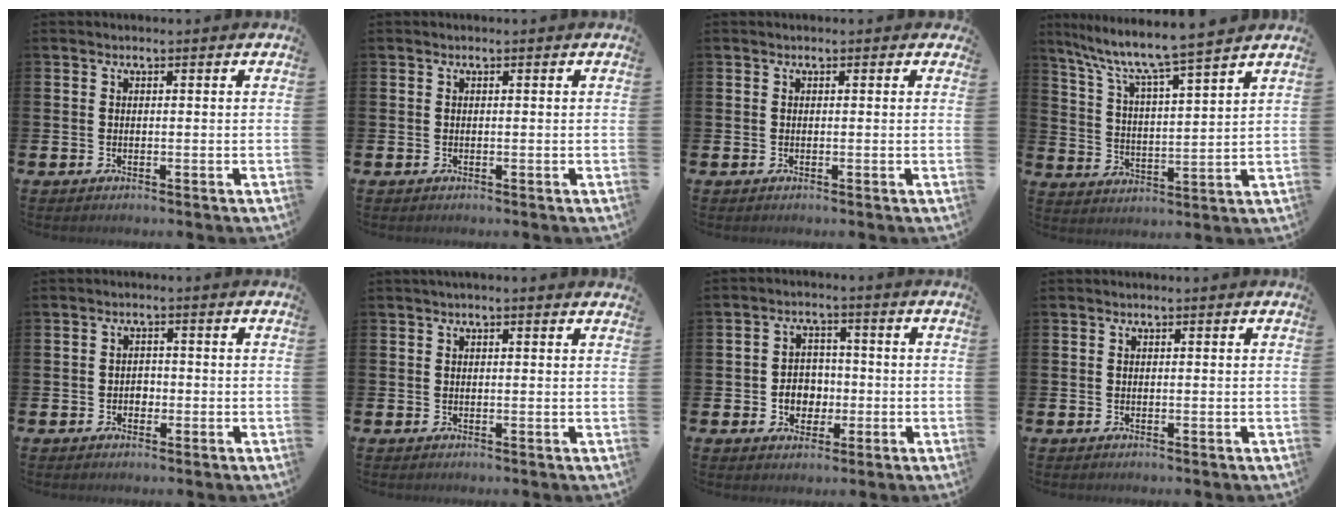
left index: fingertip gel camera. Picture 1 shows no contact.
{"total": 0.0}
{"total": 0.0}
{"total": 7.9, "force": [7.3, 0.1, 3.1], "torque": [-0.084, -0.058, 0.119]}
{"total": 1.6, "force": [-0.6, 1.4, 0.6], "torque": [-0.003, 0.000, -0.016]}
{"total": 0.9, "force": [0.8, -0.1, 0.4], "torque": [-0.002, -0.001, 0.013]}
{"total": 4.1, "force": [-0.8, 3.6, 1.8], "torque": [-0.024, 0.001, -0.024]}
{"total": 0.0}